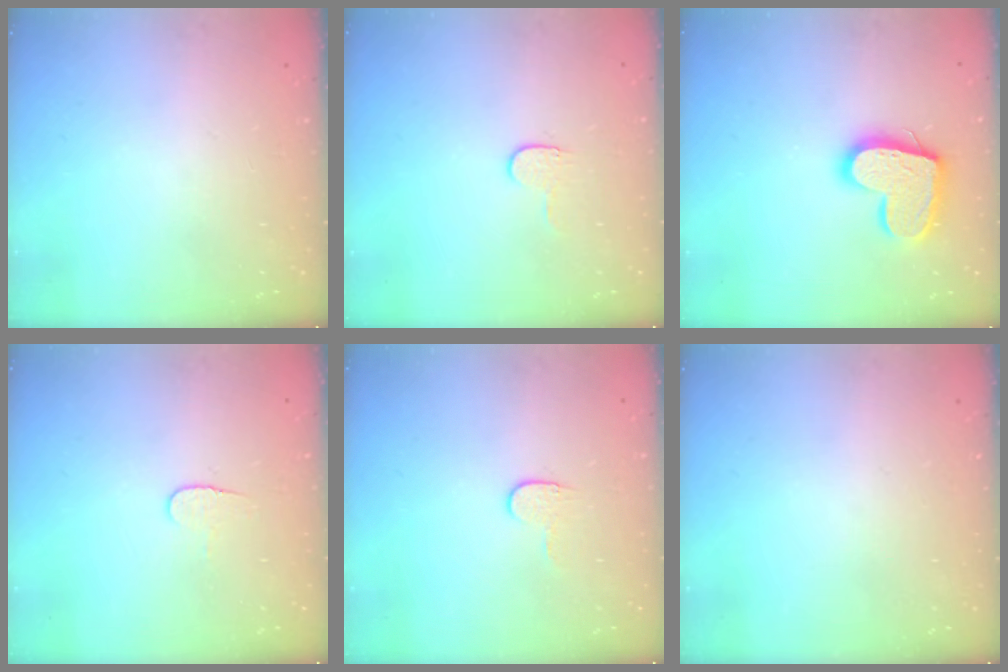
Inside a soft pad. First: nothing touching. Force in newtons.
{"total": 3.6, "press": 3.6, "slide": 0.3}
{"total": 15.1, "press": 15.0, "slide": 1.0}
{"total": 4.5, "press": 4.5, "slide": 0.5}
{"total": 3.8, "press": 3.8, "slide": 0.3}
{"total": 0.0}